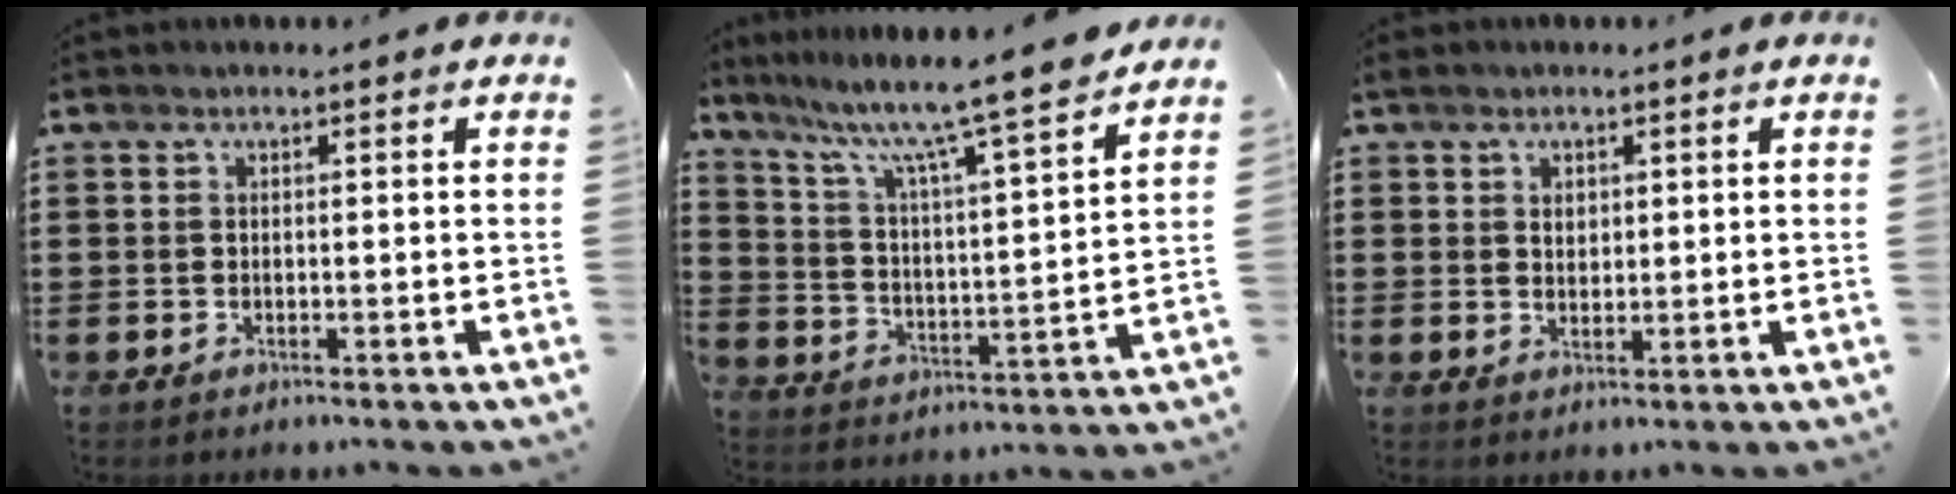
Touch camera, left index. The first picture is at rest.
{"total": 9.4, "force": [7.8, -0.6, 5.2], "torque": [-0.123, -0.059, 0.121]}
{"total": 2.1, "force": [1.1, 1.5, 0.8], "torque": [-0.012, 0.004, 0.018]}